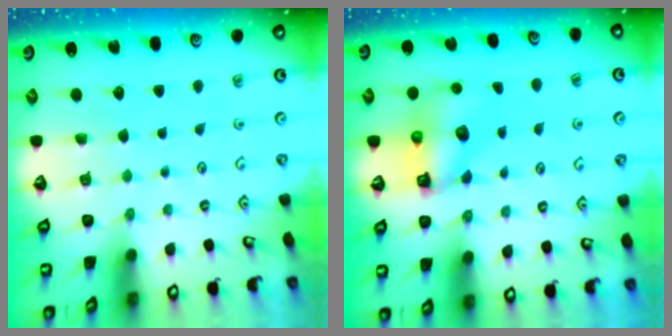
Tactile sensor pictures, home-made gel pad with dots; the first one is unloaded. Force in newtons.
{"total": 6.9, "press": 6.8, "slide": 0.9}